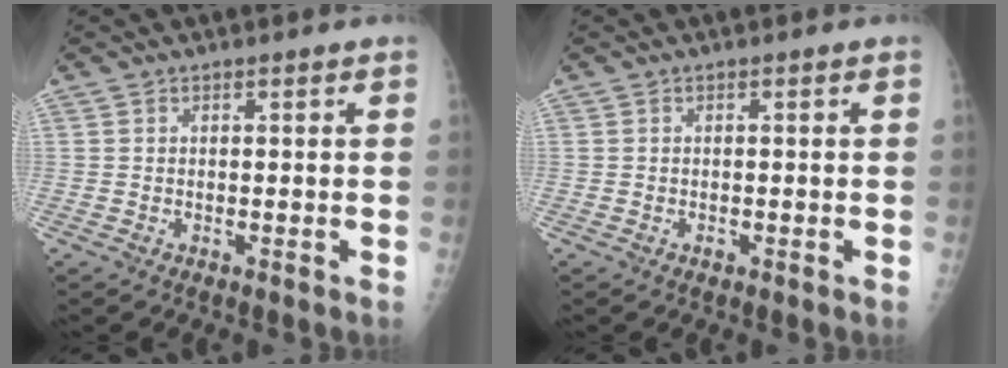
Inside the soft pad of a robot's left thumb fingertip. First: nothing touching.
{"total": 0.5, "force": [-0.3, 0.4, 0.3], "torque": [-0.004, 0.000, -0.005]}